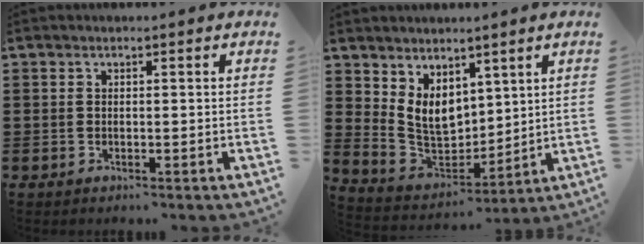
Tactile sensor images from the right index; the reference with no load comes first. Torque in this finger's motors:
{"motor_torque": [0.52, -0.03, 0.32, 0.09]}